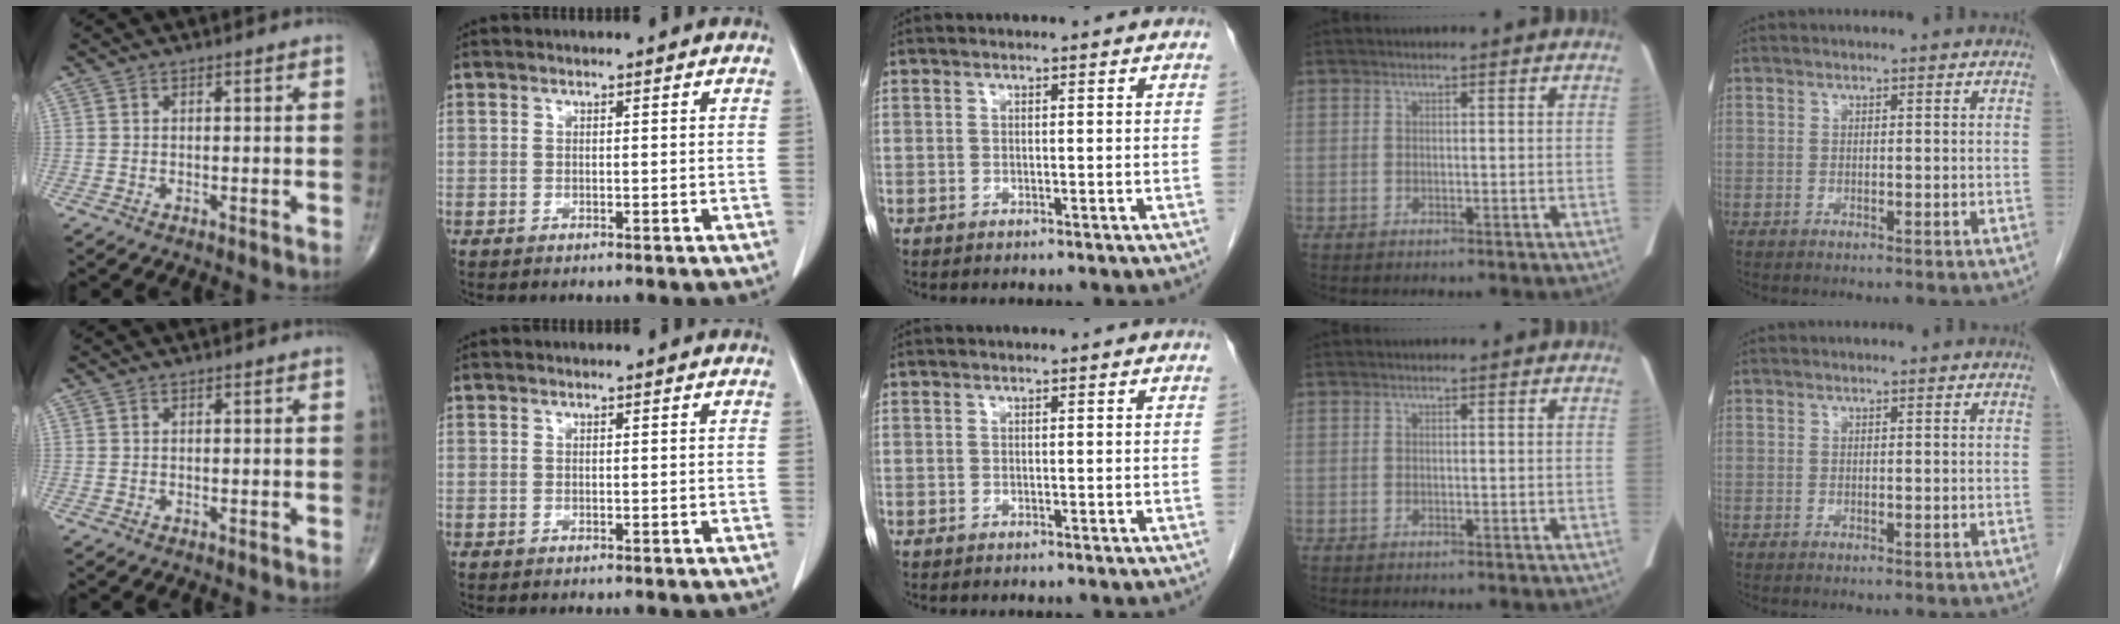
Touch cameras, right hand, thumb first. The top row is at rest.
{}